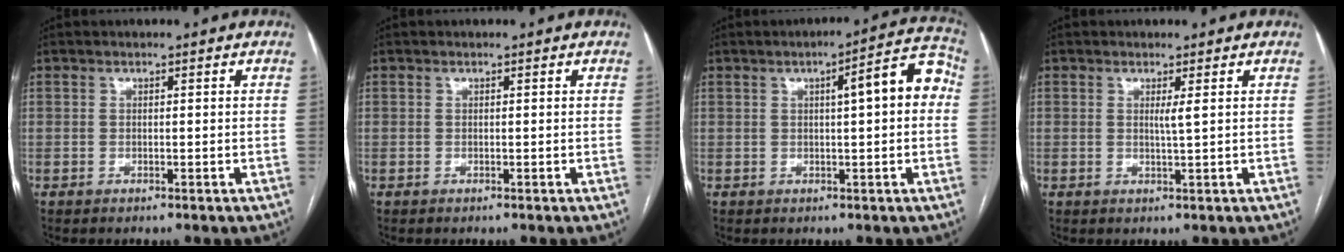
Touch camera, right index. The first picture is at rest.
{"total": 0.0}
{"total": 8.3, "force": [1.1, 1.4, 8.1], "torque": [-0.102, 0.029, 0.009]}
{"total": 1.3, "force": [0.5, -0.3, 1.2], "torque": [-0.024, -0.005, 0.009]}